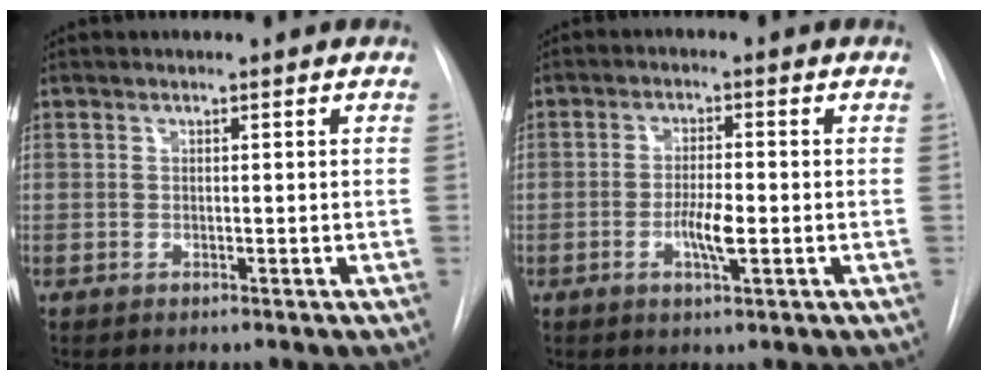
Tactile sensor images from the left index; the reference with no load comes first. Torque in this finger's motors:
{"motor_torque": [0.84, 0.35, 0.12, 0.03]}